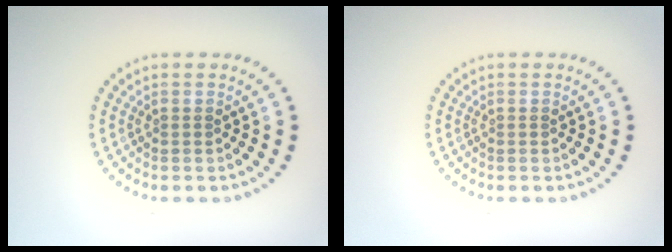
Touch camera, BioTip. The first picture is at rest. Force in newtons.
{"total": 0.0}